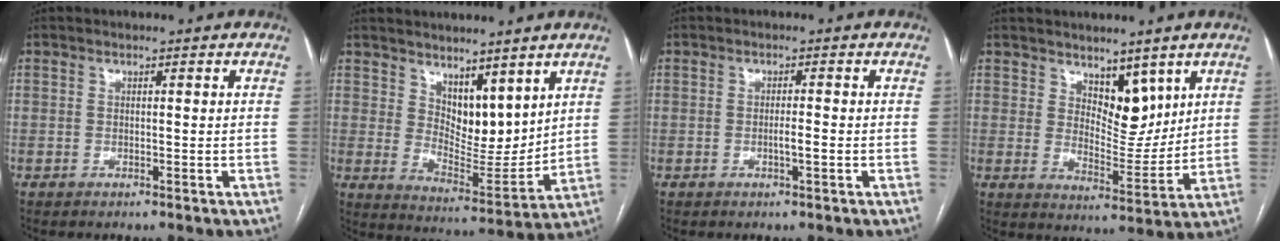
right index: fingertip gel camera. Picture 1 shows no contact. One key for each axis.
{"total": 9.3, "fx": 6.1, "fy": 4.5, "fz": 5.5, "tx": -0.091, "ty": -0.013, "tz": 0.122}
{"total": 1.7, "fx": -0.5, "fy": 0.0, "fz": 1.7, "tx": -0.029, "ty": 0.000, "tz": -0.010}
{"total": 6.9, "fx": 4.4, "fy": 3.6, "fz": 4.0, "tx": -0.059, "ty": -0.009, "tz": 0.083}